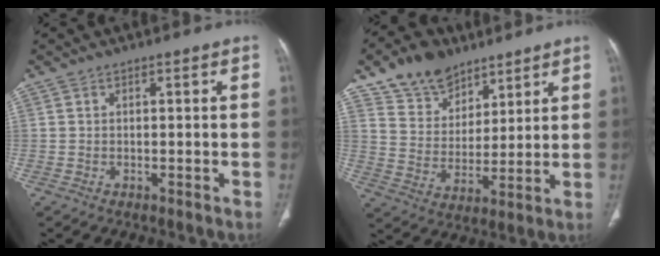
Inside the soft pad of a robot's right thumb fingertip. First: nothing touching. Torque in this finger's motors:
{"motor_torque": [-0.83, 0.91, 0.08, 0.09, 0.00]}